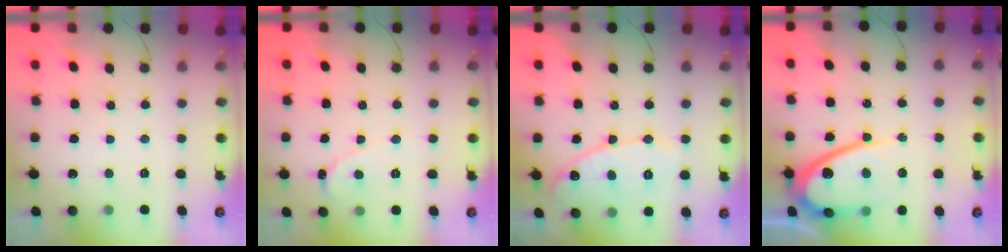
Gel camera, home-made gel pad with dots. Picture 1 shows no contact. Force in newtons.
{"total": 0.0}
{"total": 11.0, "press": 11.0, "slide": 1.0}
{"total": 14.9, "press": 14.8, "slide": 1.2}